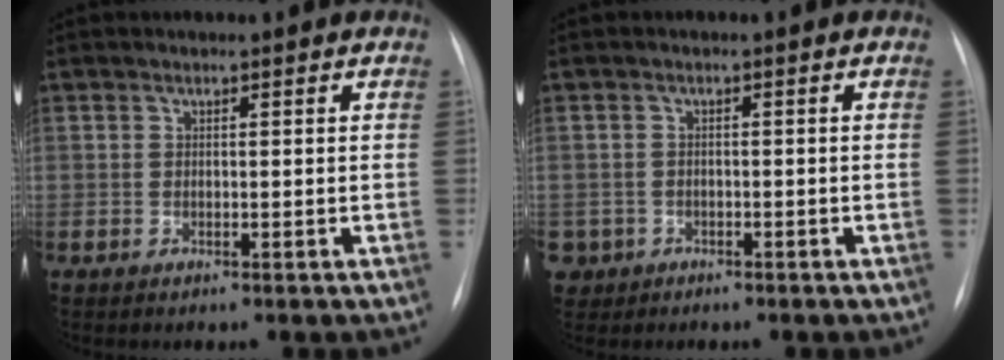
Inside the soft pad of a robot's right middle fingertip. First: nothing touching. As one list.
[{"total": 3.2, "force": [-1.5, 2.8, -0.1], "torque": [0.003, 0.010, -0.027]}]